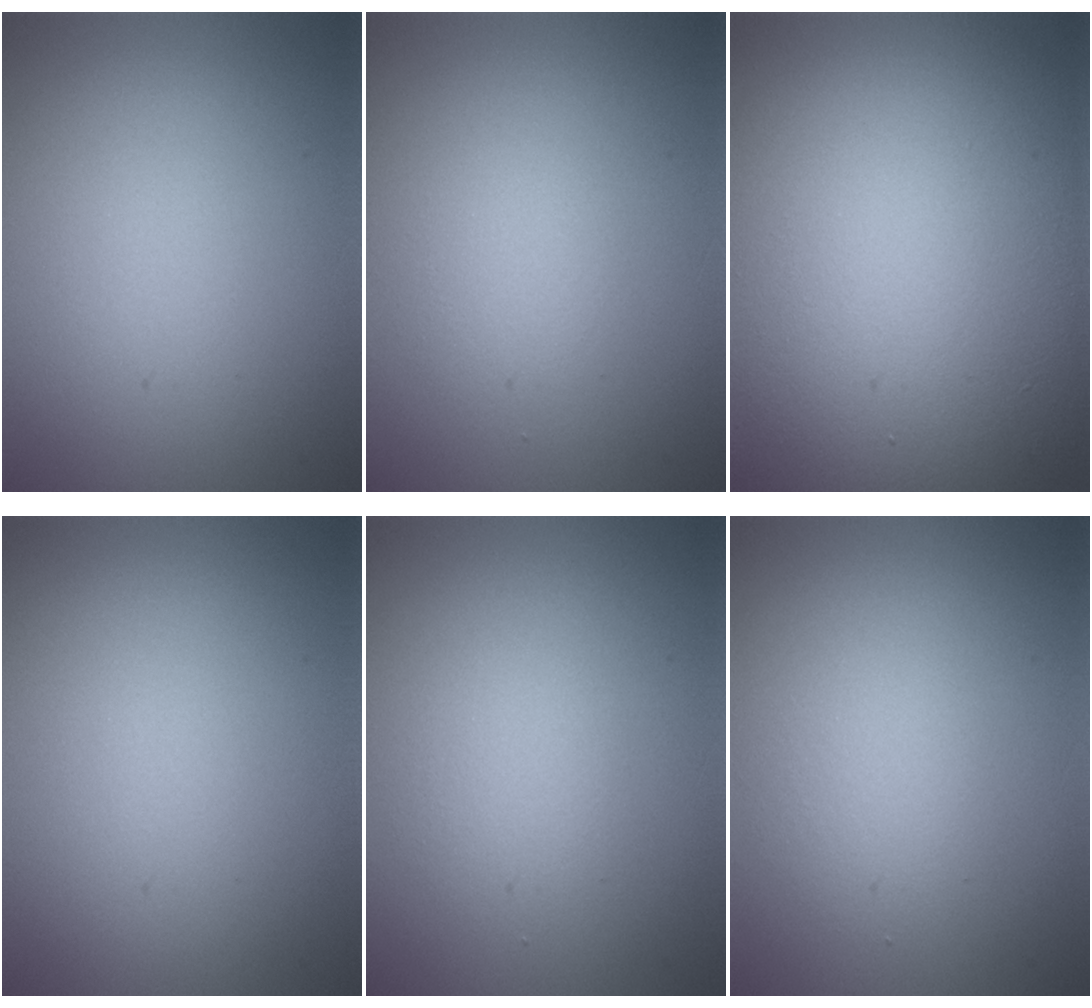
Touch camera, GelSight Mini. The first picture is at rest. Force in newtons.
{"total": 1.5, "press": 1.5, "slide": 0.1}
{"total": 19.2, "press": 19.2, "slide": 1.3}
{"total": 0.0}
{"total": 1.7, "press": 1.7, "slide": 0.1}
{"total": 1.9, "press": 1.9, "slide": 0.1}